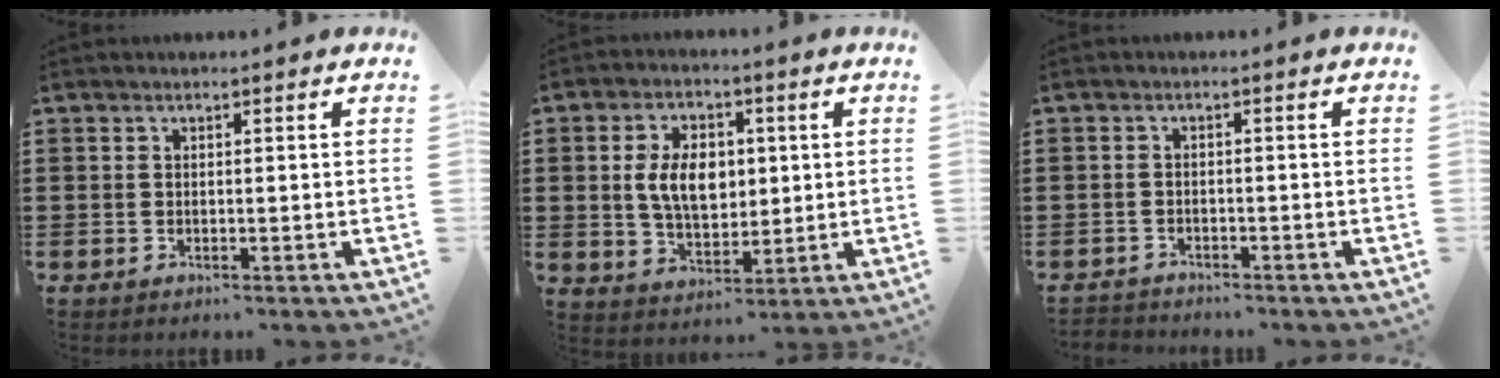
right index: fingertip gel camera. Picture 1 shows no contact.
{"total": 7.9, "force": [1.0, 5.1, 6.0], "torque": [-0.123, 0.007, 0.011]}
{"total": 1.5, "force": [-1.4, 0.3, -0.2], "torque": [-0.003, 0.003, -0.033]}